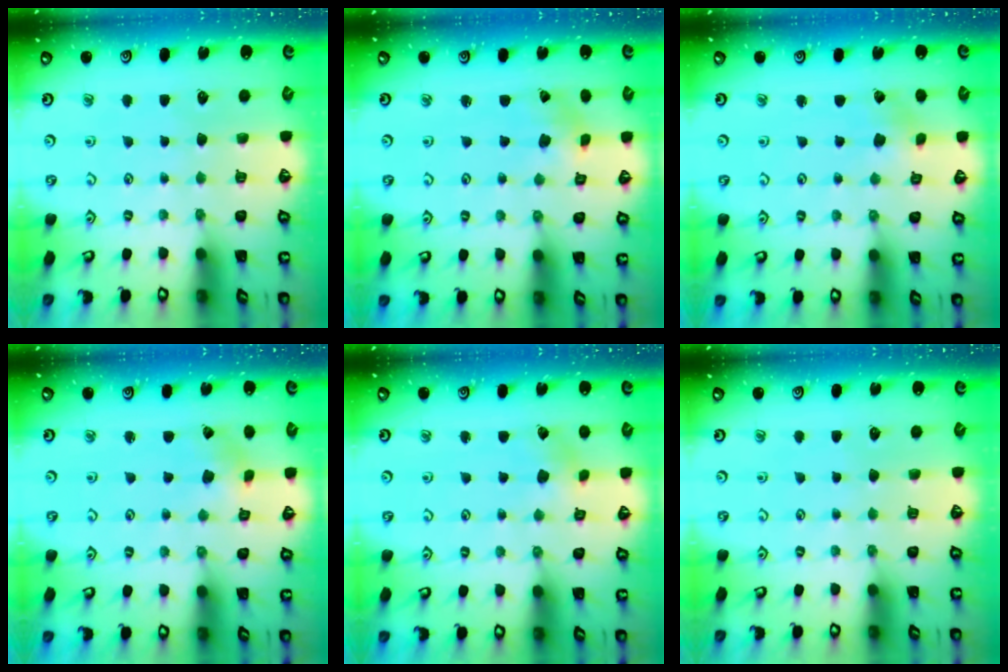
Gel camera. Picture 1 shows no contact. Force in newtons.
{"total": 1.5, "press": 1.5, "slide": 0.2}
{"total": 1.3, "press": 1.3, "slide": 0.2}
{"total": 1.1, "press": 1.1, "slide": 0.2}
{"total": 2.7, "press": 2.6, "slide": 0.6}
{"total": 0.0}